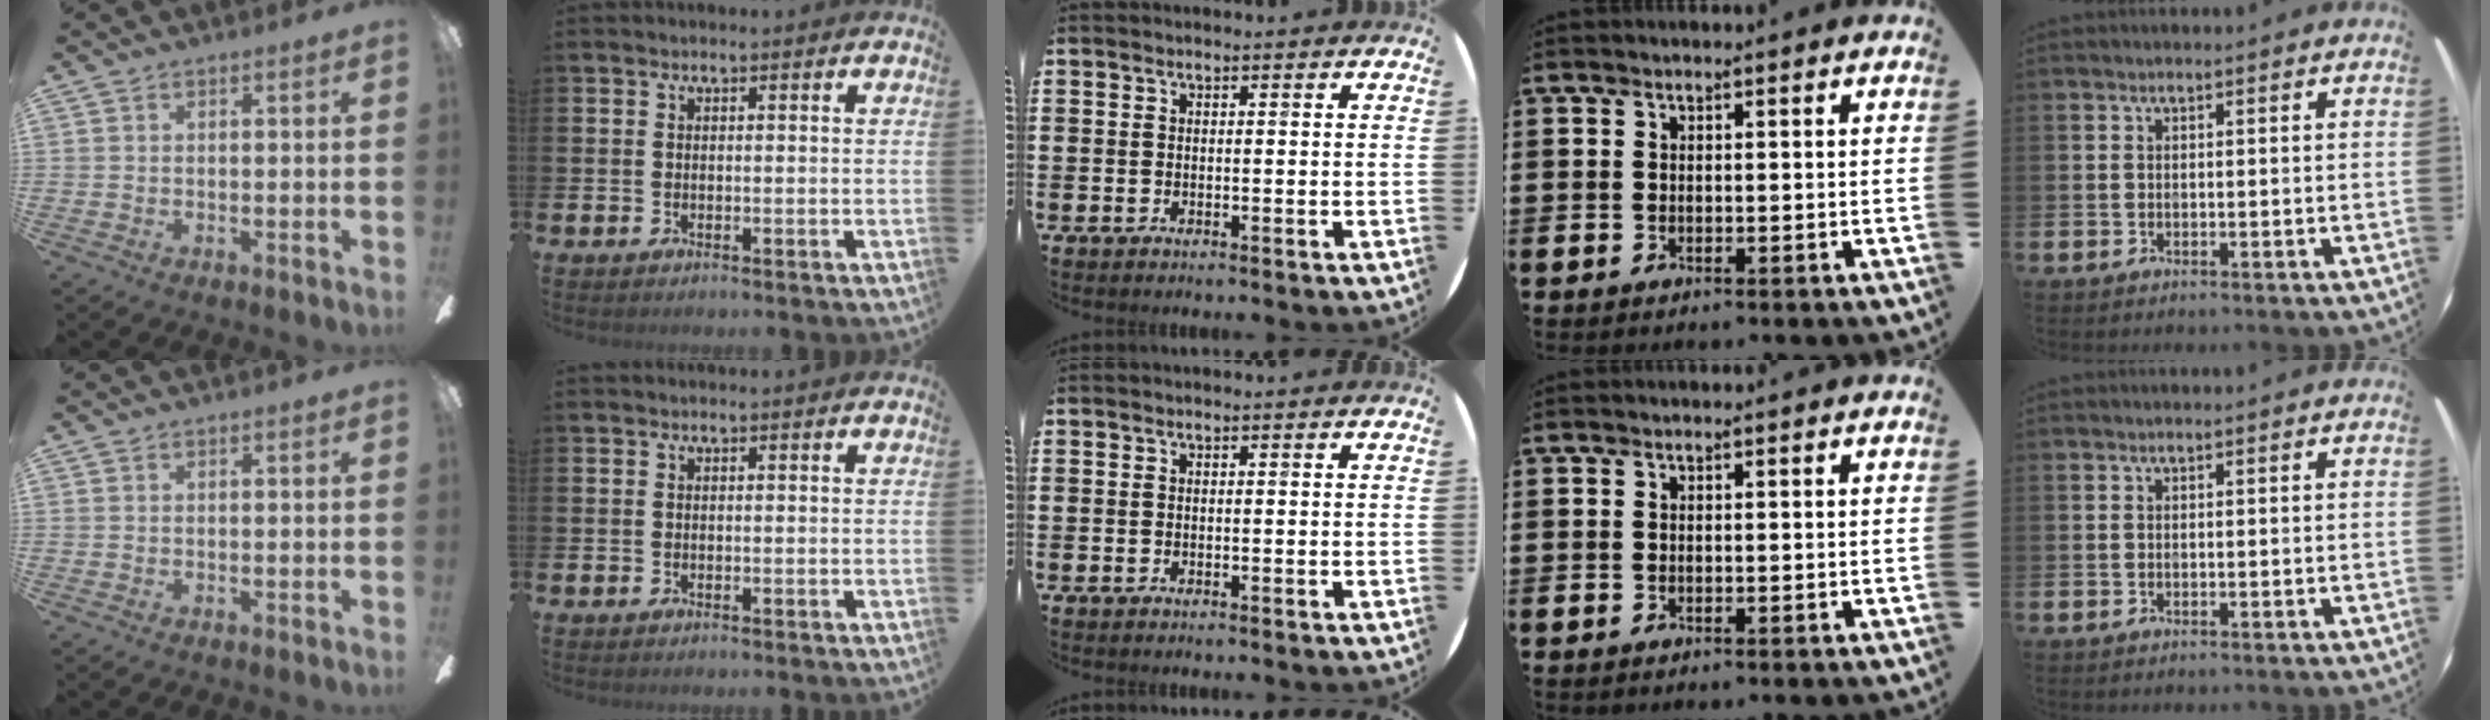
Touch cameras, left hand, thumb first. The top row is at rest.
{}